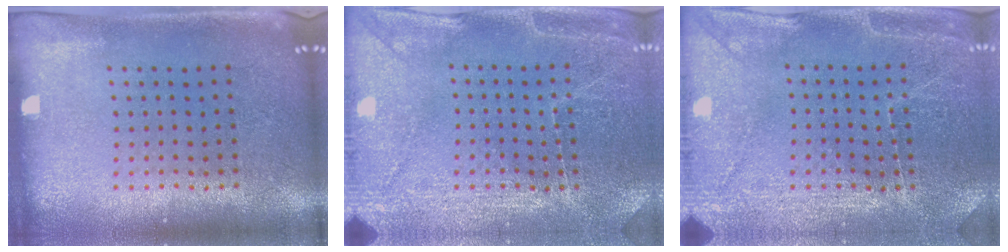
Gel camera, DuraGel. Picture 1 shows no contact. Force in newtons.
{"total": 2.9, "press": 2.9, "slide": 0.2}
{"total": 2.9, "press": 2.9, "slide": 0.2}